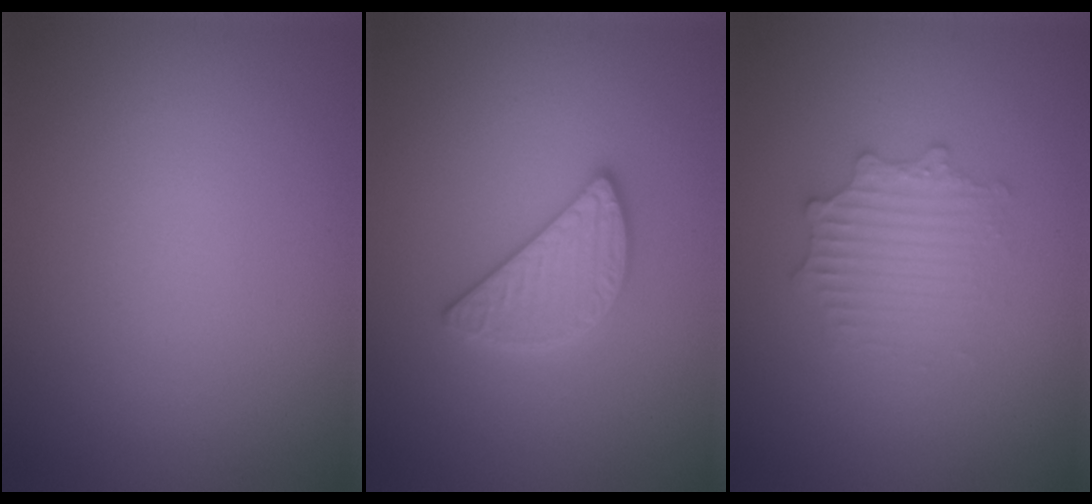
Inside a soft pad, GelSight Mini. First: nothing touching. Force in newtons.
{"total": 2.9, "press": 2.9, "slide": 0.3}
{"total": 2.6, "press": 2.6, "slide": 0.4}